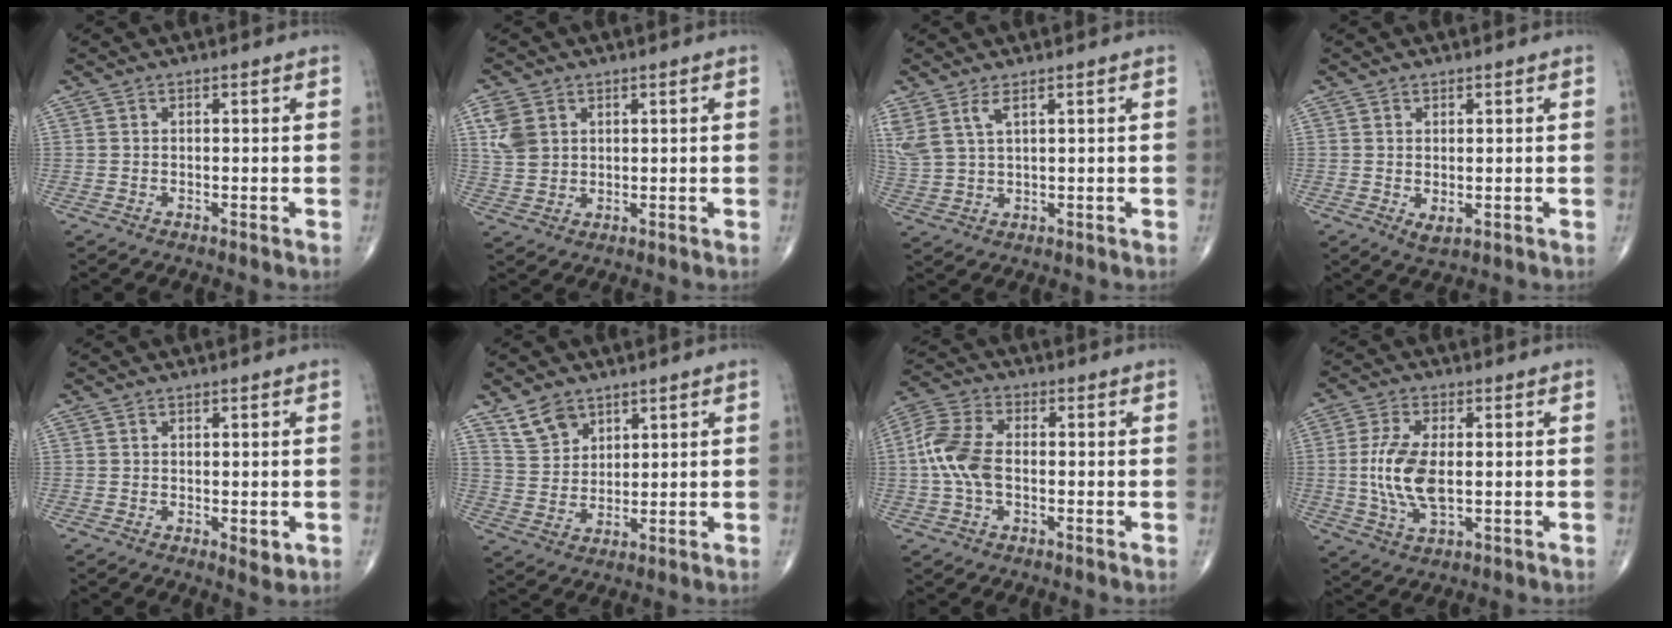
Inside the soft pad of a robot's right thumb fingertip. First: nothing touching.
{"total": 5.9, "force": [2.2, 4.4, 3.2], "torque": [-0.055, -0.004, 0.049]}
{"total": 6.1, "force": [3.4, 2.2, 4.6], "torque": [-0.118, -0.006, 0.080]}
{"total": 2.3, "force": [-0.2, 1.2, 1.9], "torque": [-0.030, -0.006, 0.004]}
{"total": 2.2, "force": [-0.2, 1.1, 2.0], "torque": [-0.021, -0.006, -0.001]}
{"total": 6.3, "force": [4.4, 4.0, 2.2], "torque": [-0.024, -0.025, 0.094]}
{"total": 9.6, "force": [-0.6, 5.7, 7.7], "torque": [-0.173, 0.023, -0.018]}
{"total": 10.3, "force": [-0.1, 5.0, 9.1], "torque": [-0.195, -0.006, 0.001]}